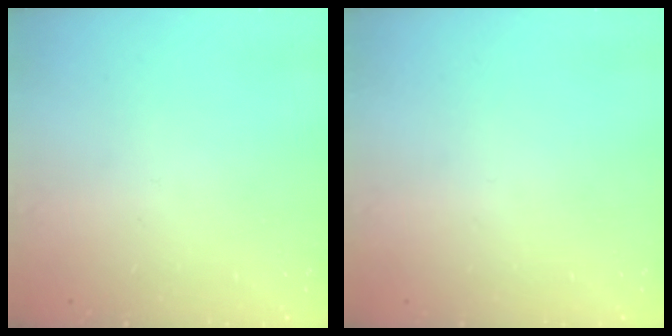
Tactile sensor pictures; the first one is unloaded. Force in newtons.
{"total": 0.0}